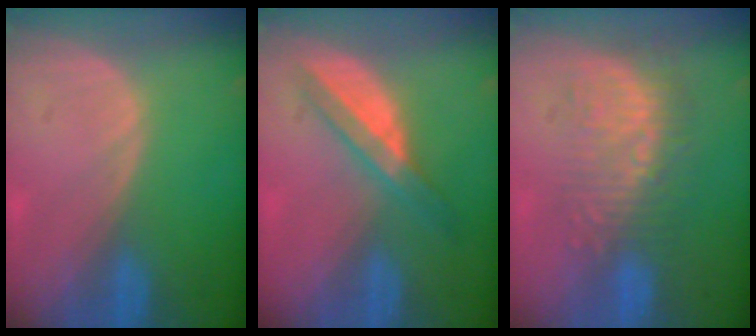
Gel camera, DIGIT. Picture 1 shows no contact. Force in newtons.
{"total": 6.1, "press": 5.4, "slide": 2.9}
{"total": 8.9, "press": 8.4, "slide": 2.9}